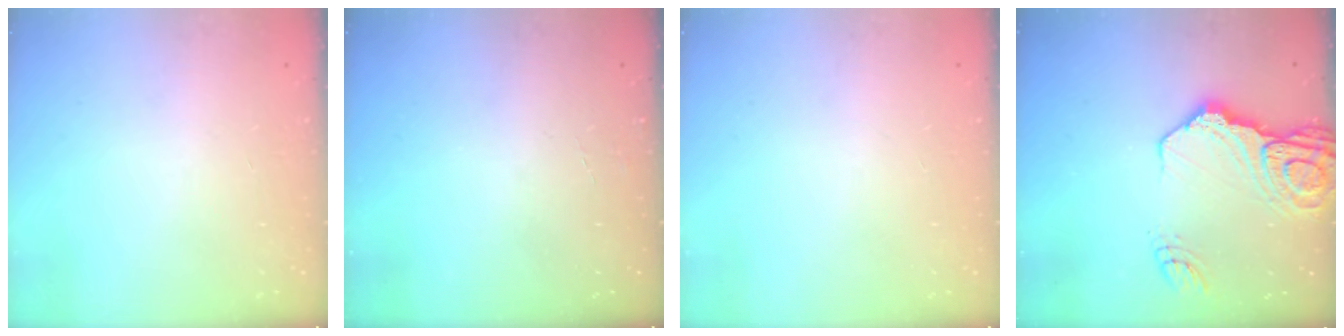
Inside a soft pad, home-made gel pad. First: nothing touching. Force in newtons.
{"total": 3.1, "press": 3.1, "slide": 0.2}
{"total": 0.0}
{"total": 18.1, "press": 17.9, "slide": 2.1}